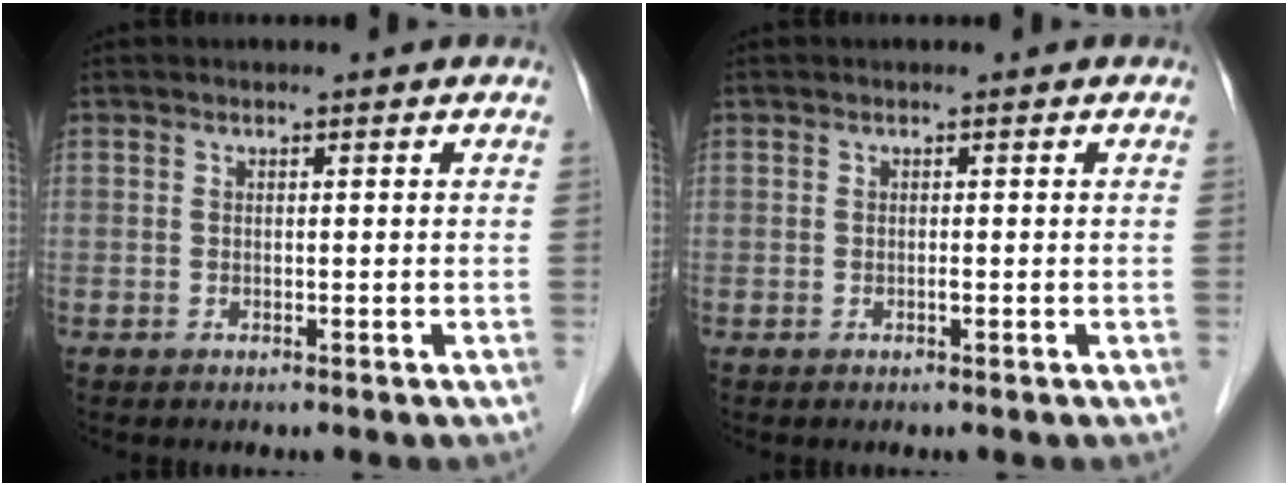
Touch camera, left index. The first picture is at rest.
{"total": 0.0}